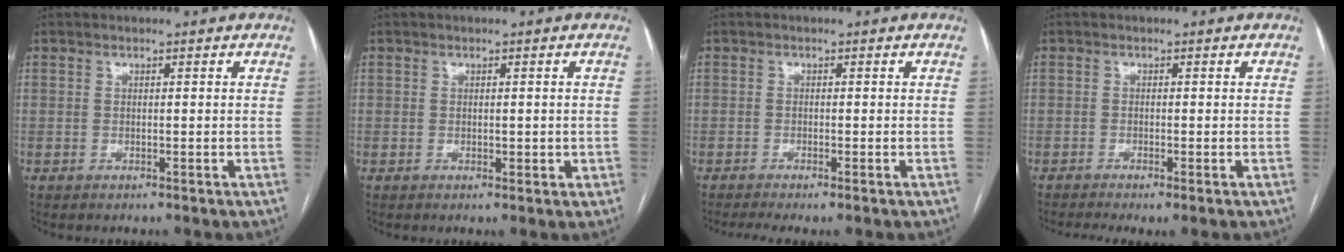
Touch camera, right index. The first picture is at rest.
{"total": 1.7, "force": [-0.1, 1.1, 1.3], "torque": [-0.017, 0.003, 0.002]}
{"total": 3.2, "force": [-2.5, 0.0, 2.1], "torque": [-0.030, -0.006, -0.039]}
{"total": 3.6, "force": [-2.5, 0.3, 2.5], "torque": [-0.039, -0.009, -0.039]}